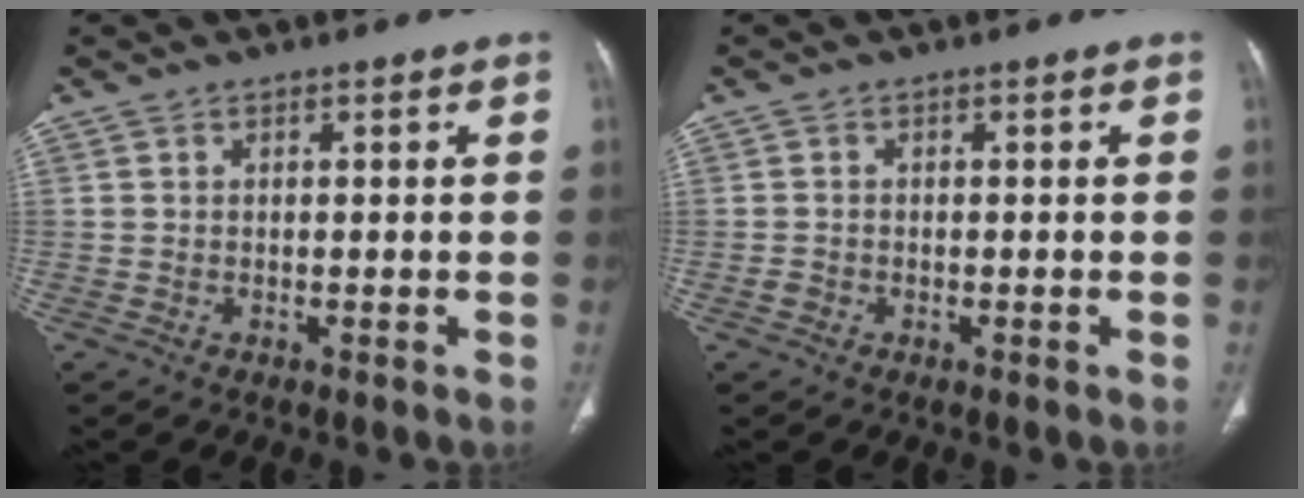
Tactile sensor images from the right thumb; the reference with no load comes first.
{"total": 1.2, "force": [-0.4, 1.0, 0.4], "torque": [-0.010, 0.003, -0.009]}